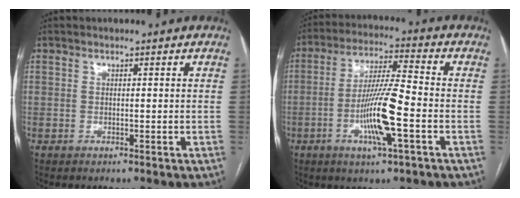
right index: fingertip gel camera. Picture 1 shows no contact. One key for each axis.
{"total": 11.4, "fx": -3.5, "fy": 0.6, "fz": 10.9, "tx": -0.208, "ty": -0.004, "tz": -0.066}